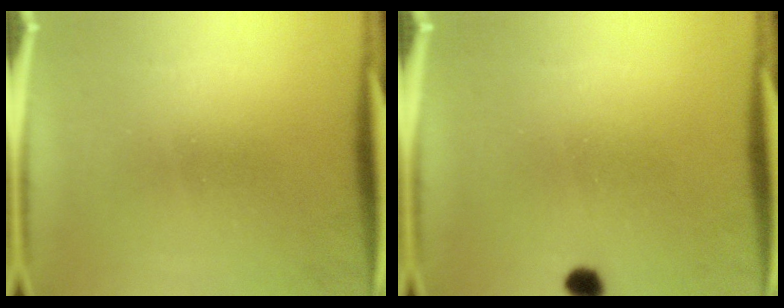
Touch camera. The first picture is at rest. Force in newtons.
{"total": 2.0}